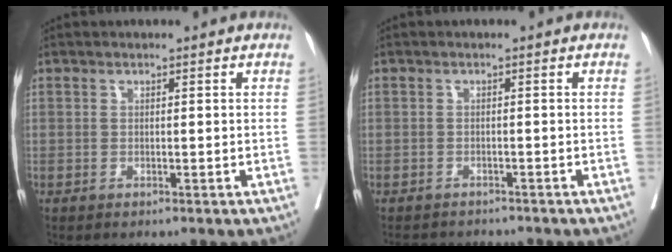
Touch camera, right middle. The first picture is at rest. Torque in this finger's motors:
{"motor_torque": [0.20, -0.45, 0.03, 0.01]}